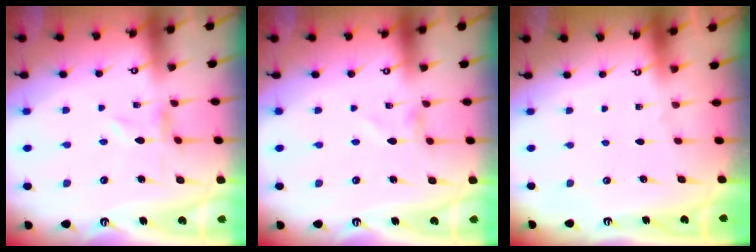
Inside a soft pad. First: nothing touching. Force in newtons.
{"total": 0.9, "press": 0.9, "slide": 0.1}
{"total": 0.0}